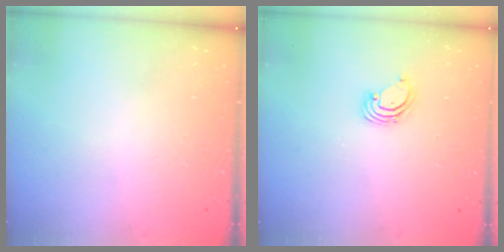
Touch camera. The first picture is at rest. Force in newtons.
{"total": 1.5, "press": 1.5, "slide": 0.1}